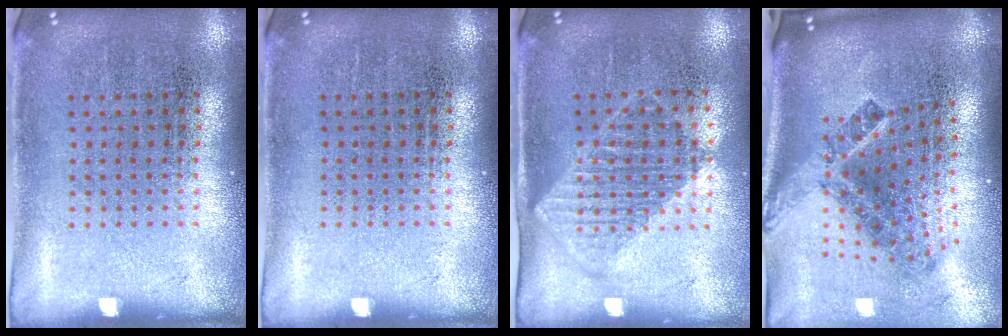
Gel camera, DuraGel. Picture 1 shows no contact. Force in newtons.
{"total": 0.0}
{"total": 1.2, "press": 1.1, "slide": 0.5}
{"total": 2.7, "press": 1.6, "slide": 2.1}